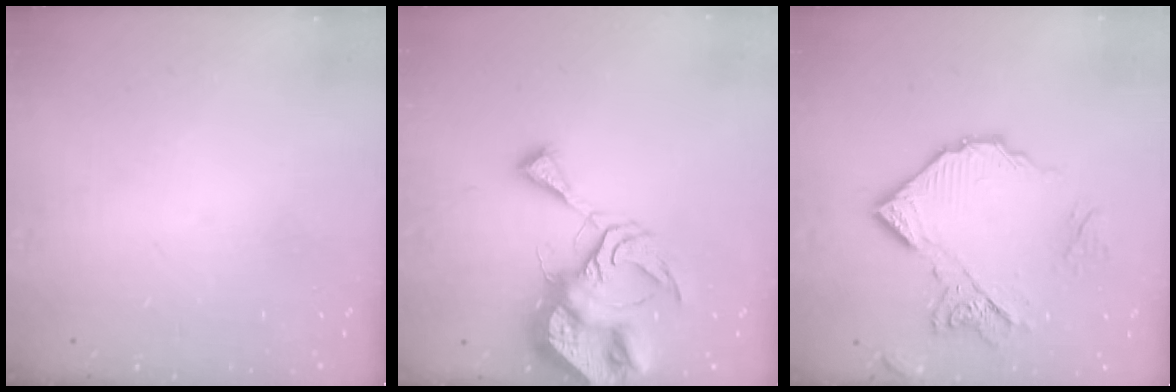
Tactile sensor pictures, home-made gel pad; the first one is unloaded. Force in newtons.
{"total": 13.2, "press": 13.1, "slide": 1.4}
{"total": 14.4, "press": 14.3, "slide": 1.6}